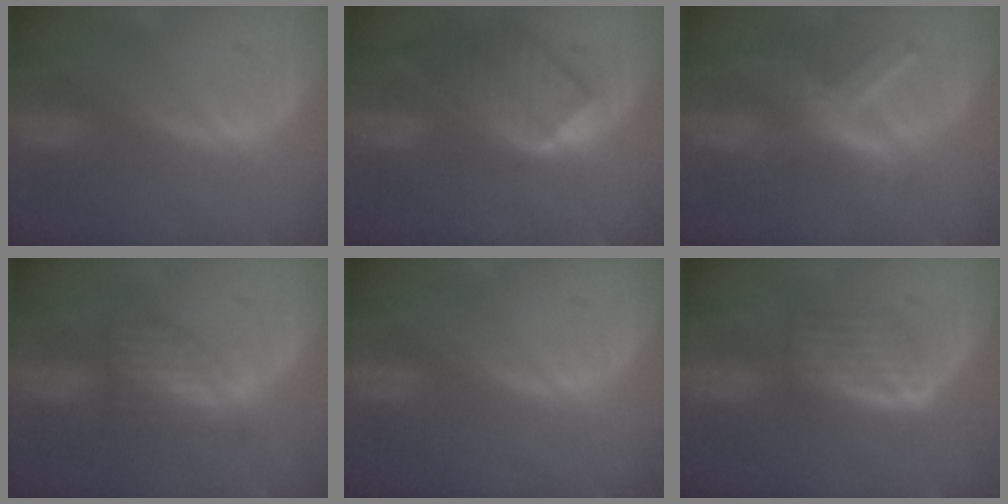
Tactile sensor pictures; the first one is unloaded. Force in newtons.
{"total": 9.3, "press": 8.1, "slide": 4.6}
{"total": 7.8, "press": 6.7, "slide": 3.9}
{"total": 6.3, "press": 5.6, "slide": 2.8}
{"total": 0.0}
{"total": 5.9, "press": 5.3, "slide": 2.6}